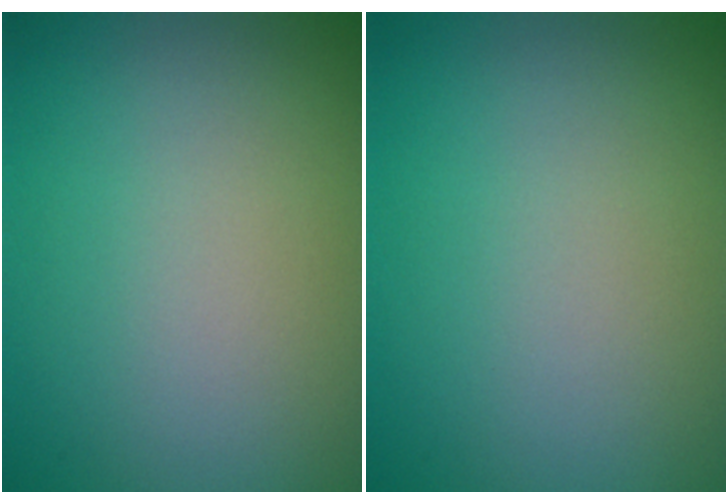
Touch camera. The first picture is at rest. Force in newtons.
{"total": 0.0}